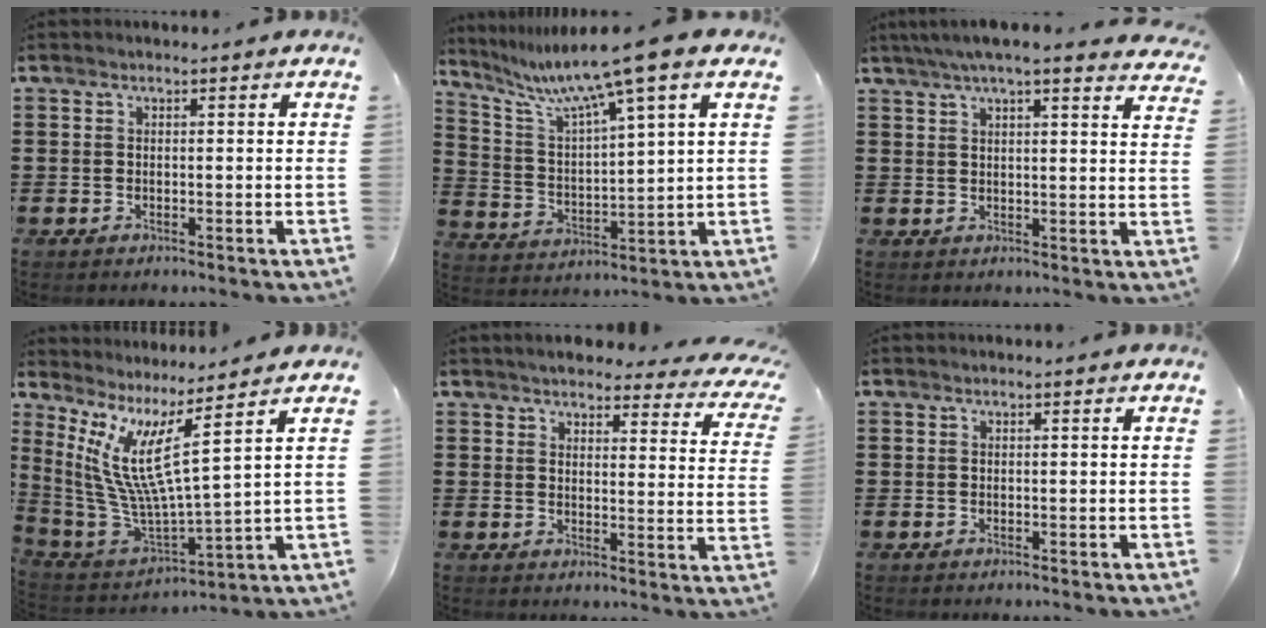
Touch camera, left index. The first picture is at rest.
{"total": 10.0, "force": [7.6, -0.5, 6.5], "torque": [-0.152, -0.038, 0.122]}
{"total": 5.0, "force": [4.4, 0.3, 2.4], "torque": [-0.060, -0.008, 0.078]}
{"total": 10.1, "force": [4.7, 1.6, 8.8], "torque": [-0.204, -0.052, 0.075]}
{"total": 3.8, "force": [3.6, 0.5, 1.1], "torque": [-0.031, -0.023, 0.060]}
{"total": 0.0}